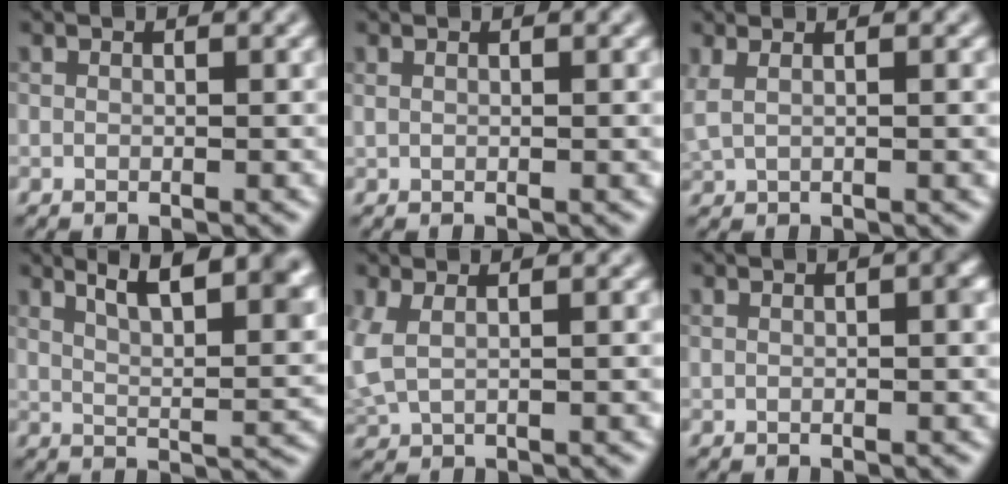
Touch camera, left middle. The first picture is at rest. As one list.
[{"total": 1.1, "force": [0.4, 0.6, 0.9], "torque": [-0.005, 0.001, 0.008]}, {"total": 3.3, "force": [1.4, 1.5, 2.6], "torque": [-0.033, 0.022, 0.009]}, {"total": 9.7, "force": [6.0, 3.0, 7.0], "torque": [-0.074, 0.022, 0.084]}, {"total": 2.5, "force": [0.5, 1.2, 2.1], "torque": [-0.052, 0.001, 0.019]}, {"total": 1.5, "force": [0.1, 0.4, 1.5], "torque": [-0.013, 0.008, 0.003]}]